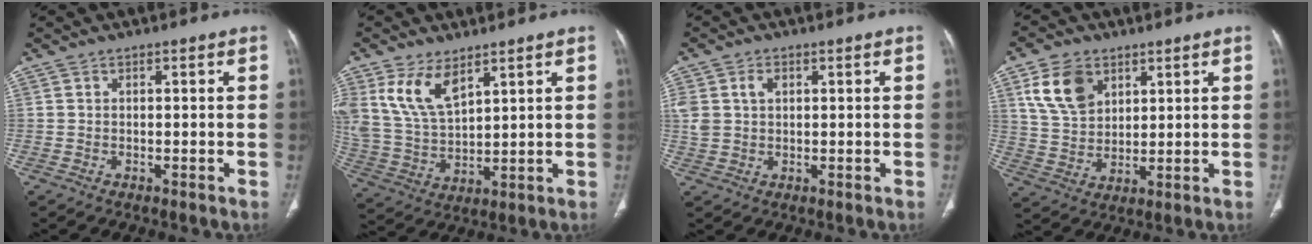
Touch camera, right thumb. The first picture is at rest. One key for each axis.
{"total": 11.2, "fx": 6.2, "fy": 5.5, "fz": 7.4, "tx": -0.141, "ty": -0.021, "tz": 0.139}
{"total": 5.8, "fx": 1.7, "fy": 4.2, "fz": 3.6, "tx": -0.082, "ty": 0.008, "tz": 0.041}
{"total": 10.4, "fx": 4.9, "fy": 7.1, "fz": 5.8, "tx": -0.089, "ty": -0.016, "tz": 0.103}